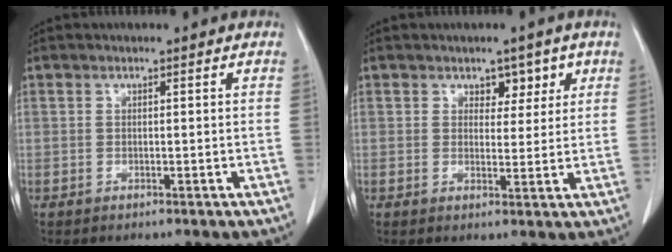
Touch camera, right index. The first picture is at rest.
{"total": 3.5, "force": [1.9, 2.3, 1.8], "torque": [-0.008, 0.003, 0.027]}